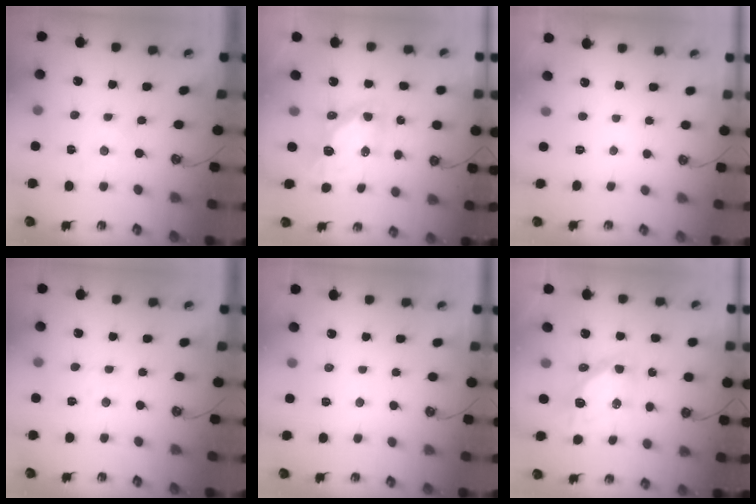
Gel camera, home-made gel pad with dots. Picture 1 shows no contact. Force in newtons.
{"total": 9.2, "press": 9.1, "slide": 1.0}
{"total": 0.0}
{"total": 2.0, "press": 1.9, "slide": 0.6}
{"total": 4.2, "press": 4.1, "slide": 0.6}
{"total": 10.7, "press": 10.6, "slide": 1.3}